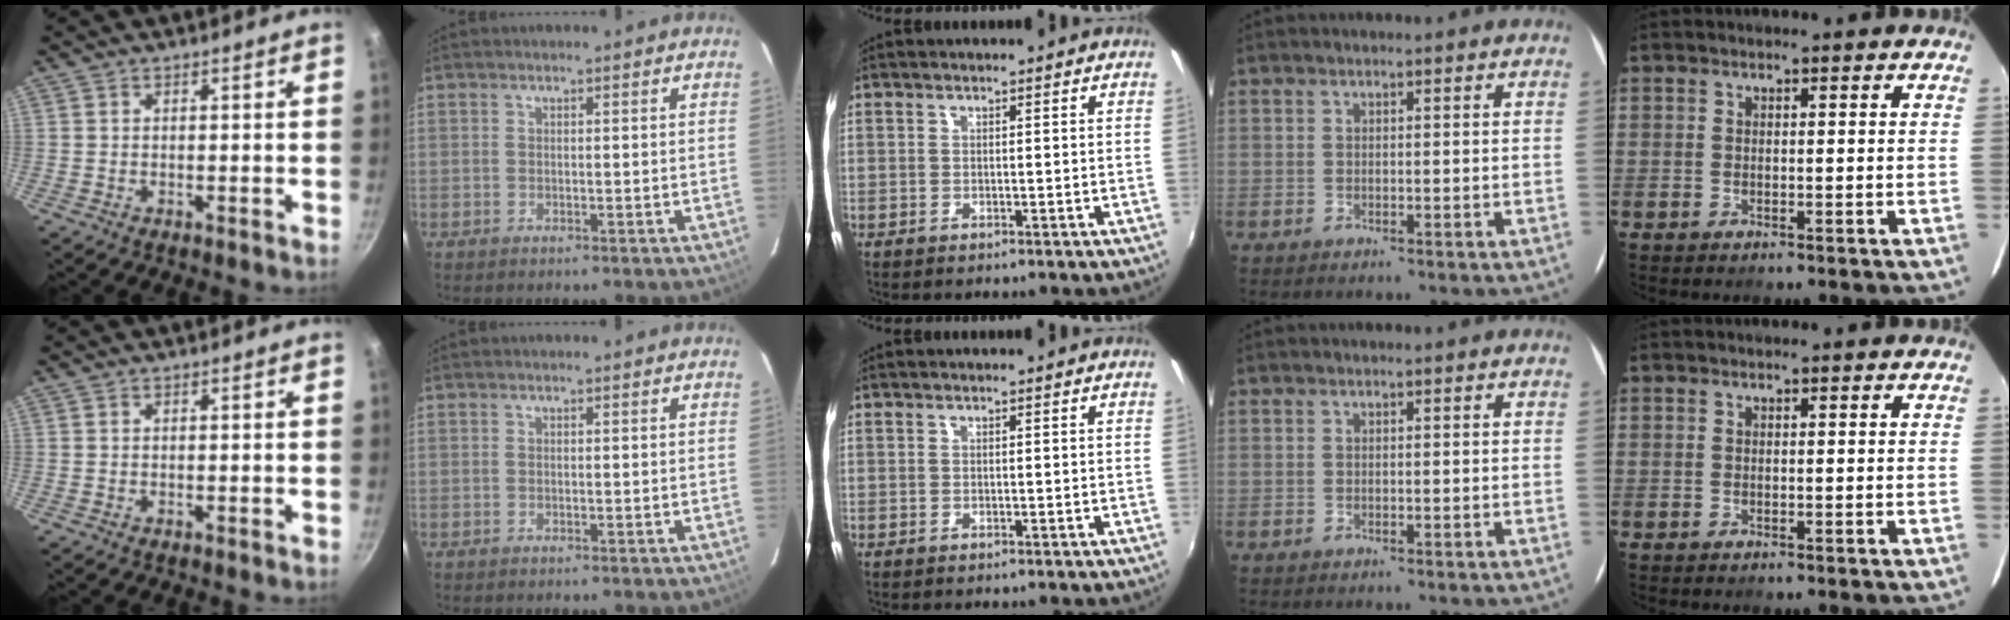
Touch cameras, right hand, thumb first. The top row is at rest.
{}